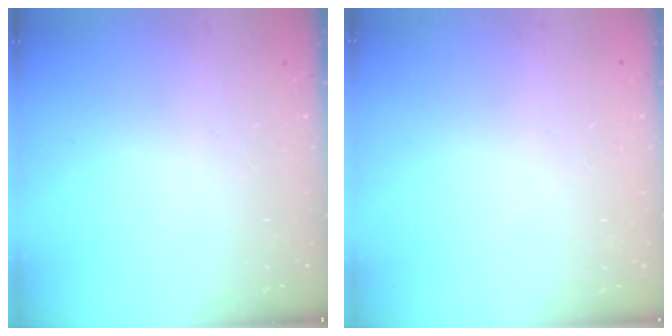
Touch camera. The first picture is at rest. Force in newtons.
{"total": 0.0}